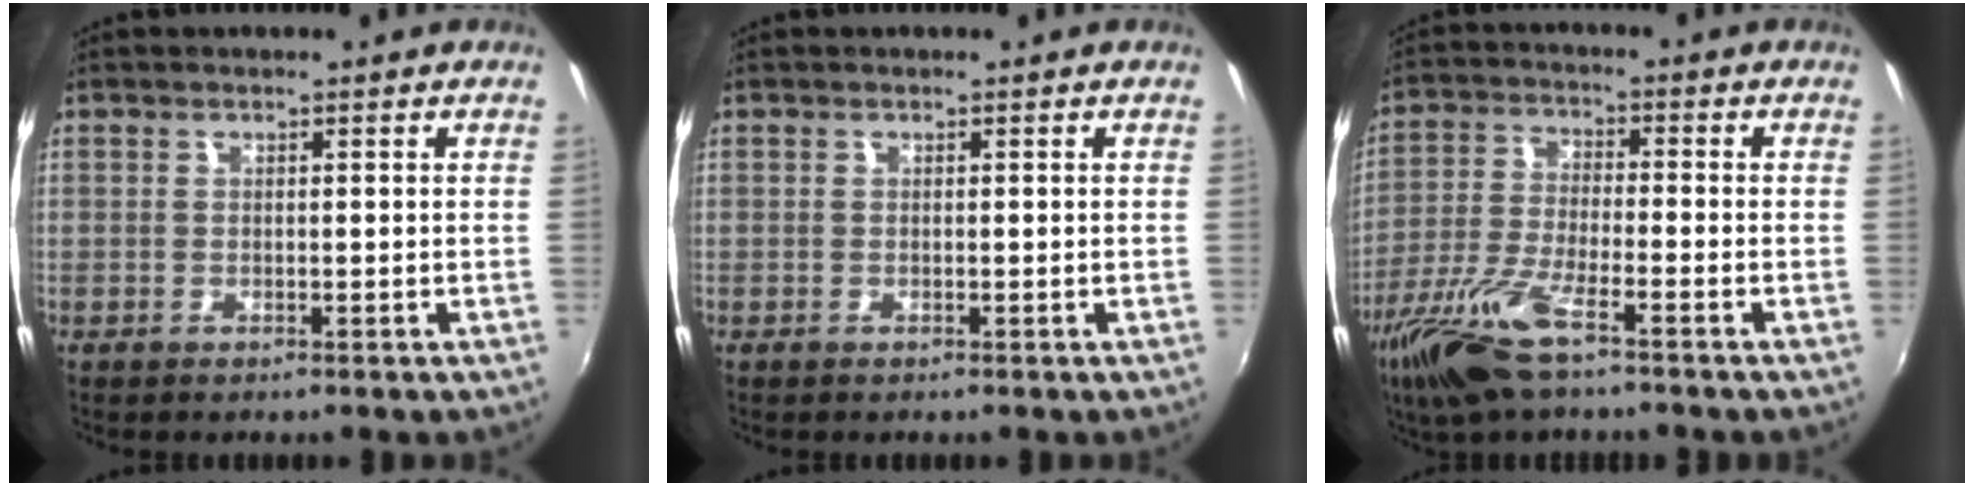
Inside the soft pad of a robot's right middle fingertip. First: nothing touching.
{"total": 0.0}
{"total": 11.8, "force": [-7.7, 2.5, 8.7], "torque": [-0.189, -0.023, -0.152]}